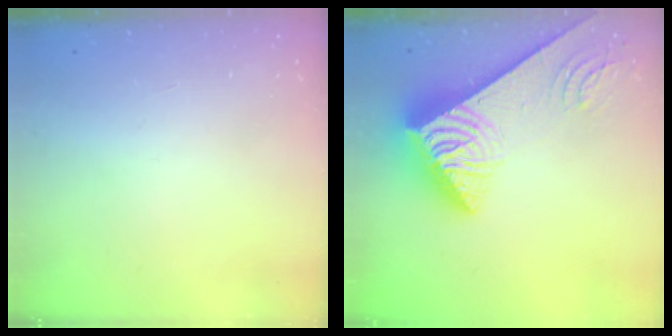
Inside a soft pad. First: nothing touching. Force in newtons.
{"total": 8.4, "press": 8.3, "slide": 1.1}